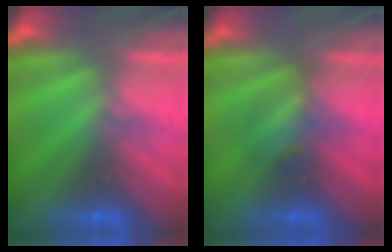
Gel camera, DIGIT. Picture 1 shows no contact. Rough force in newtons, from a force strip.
{"total": 2.4}